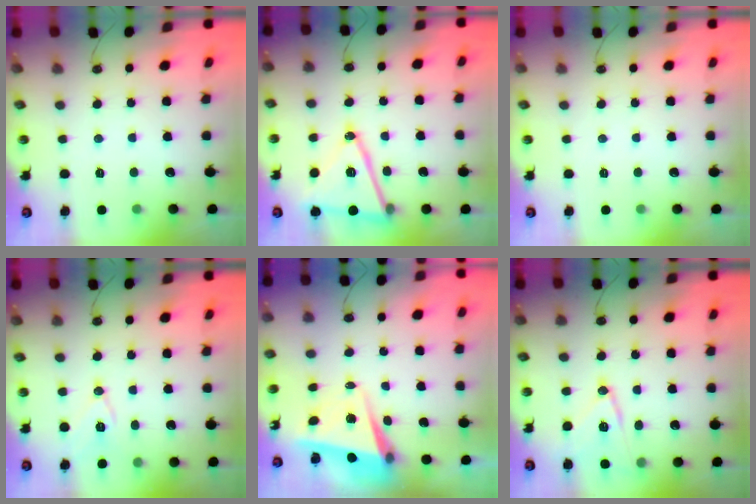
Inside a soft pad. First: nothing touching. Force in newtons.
{"total": 16.4, "press": 16.0, "slide": 3.5}
{"total": 0.0}
{"total": 10.0, "press": 9.3, "slide": 3.6}
{"total": 5.7, "press": 5.6, "slide": 0.7}
{"total": 12.3, "press": 12.3, "slide": 0.2}